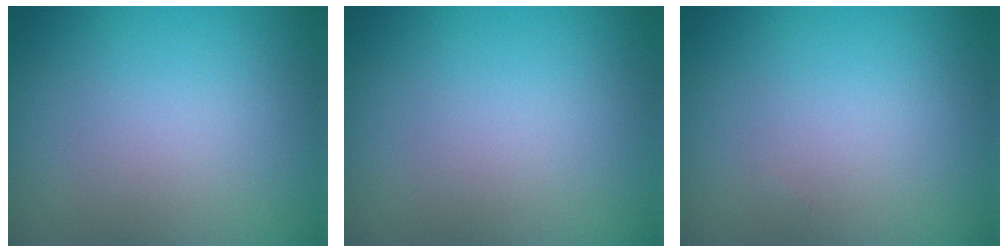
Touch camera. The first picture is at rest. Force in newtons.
{"total": 0.0}
{"total": 0.0}